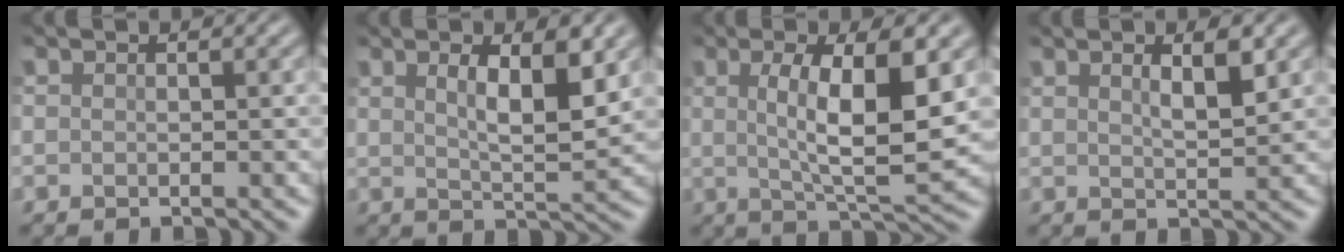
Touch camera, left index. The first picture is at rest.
{"total": 5.0, "force": [1.8, 1.3, 4.5], "torque": [-0.077, -0.009, 0.031]}
{"total": 8.1, "force": [1.1, 2.2, 7.7], "torque": [-0.126, -0.008, 0.021]}
{"total": 3.0, "force": [1.4, 0.7, 2.5], "torque": [-0.039, -0.002, 0.023]}